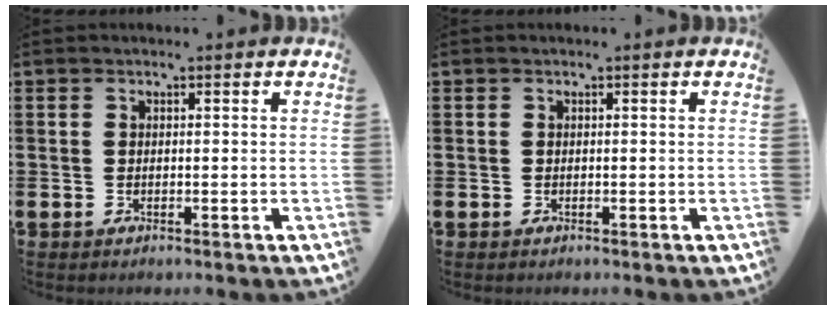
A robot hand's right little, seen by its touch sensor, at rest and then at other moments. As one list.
[{"total": 0.0}]